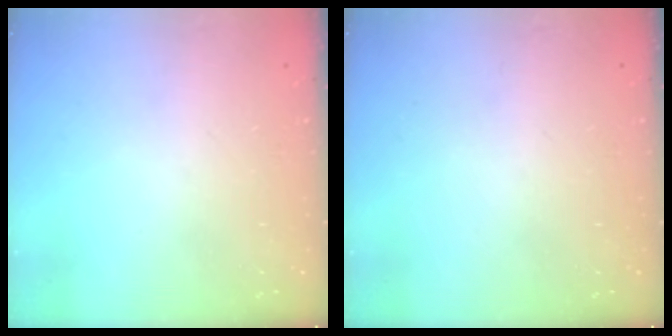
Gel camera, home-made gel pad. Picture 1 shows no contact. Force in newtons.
{"total": 0.0}